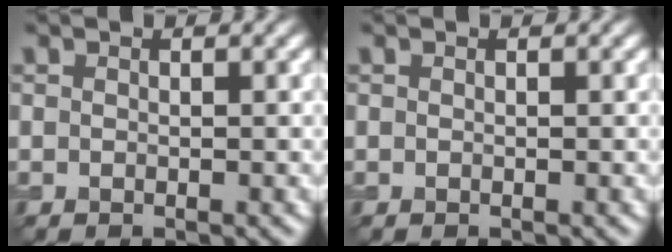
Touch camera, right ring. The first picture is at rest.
{"total": 0.0}